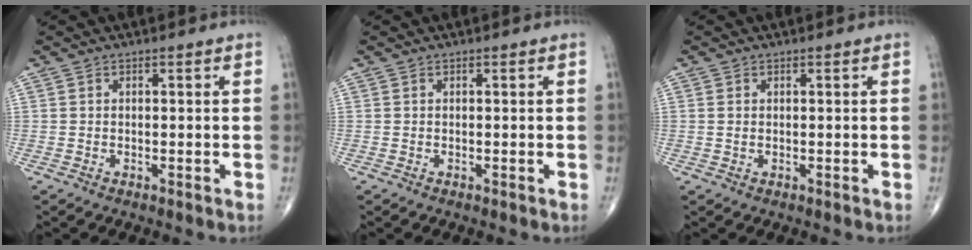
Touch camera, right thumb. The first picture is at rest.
{"total": 0.0}
{"total": 0.8, "force": [0.1, 0.5, 0.5], "torque": [-0.014, 0.001, 0.005]}